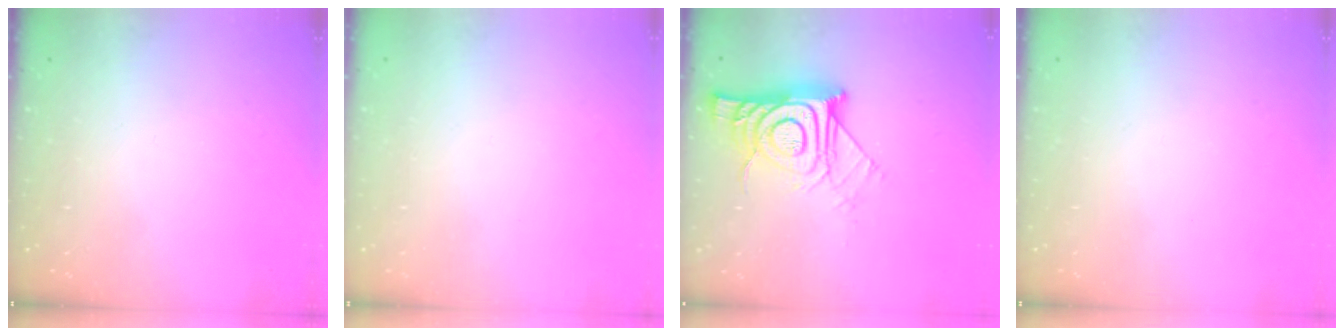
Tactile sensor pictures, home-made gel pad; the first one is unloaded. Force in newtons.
{"total": 1.6, "press": 1.6, "slide": 0.1}
{"total": 15.3, "press": 15.2, "slide": 1.1}
{"total": 1.7, "press": 1.6, "slide": 0.1}